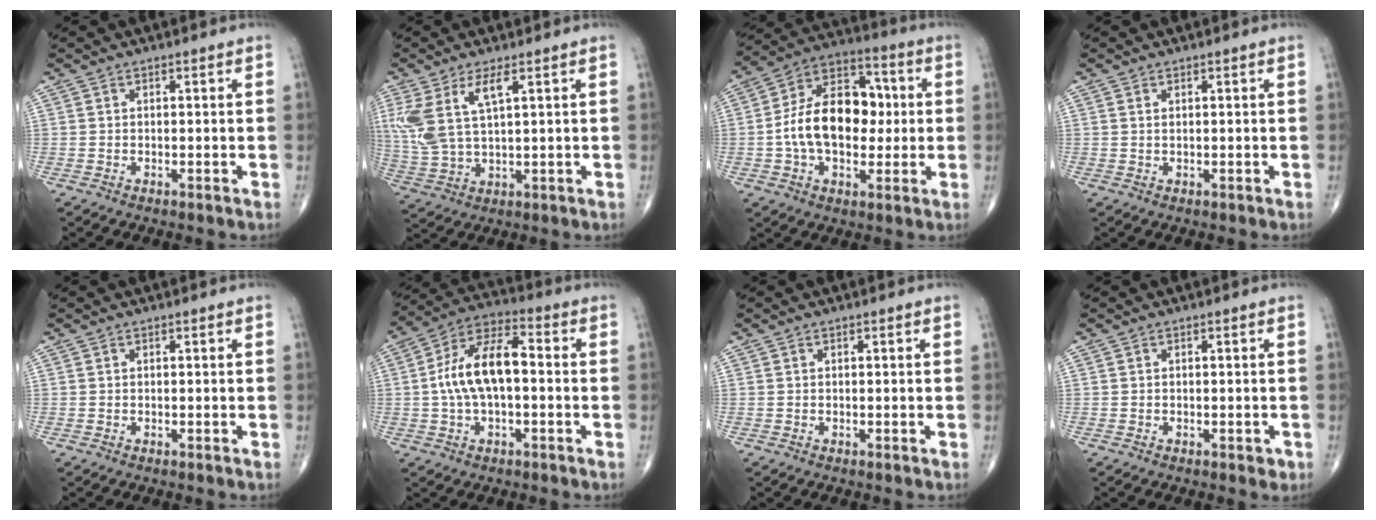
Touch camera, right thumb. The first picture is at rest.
{"total": 10.4, "force": [4.0, 3.9, 8.8], "torque": [-0.211, -0.011, 0.093]}
{"total": 17.3, "force": [-0.2, 11.2, 13.2], "torque": [-0.193, 0.032, -0.009]}
{"total": 0.6, "force": [0.3, 0.2, 0.5], "torque": [-0.013, 0.001, 0.007]}
{"total": 0.0}
{"total": 12.9, "force": [-0.2, 6.3, 11.3], "torque": [-0.213, 0.039, -0.011]}
{"total": 0.0}
{"total": 1.1, "force": [-0.5, 0.6, 0.8], "torque": [-0.009, -0.001, -0.006]}